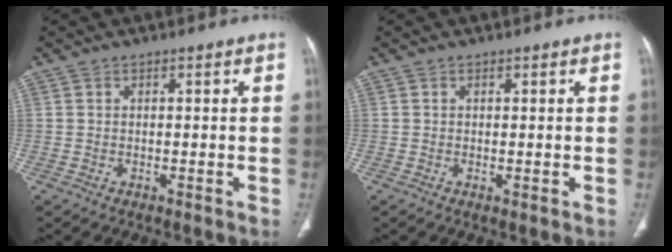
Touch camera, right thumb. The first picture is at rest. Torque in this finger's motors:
{"motor_torque": [-0.14, 0.63, 0.31, -0.14, 0.08]}